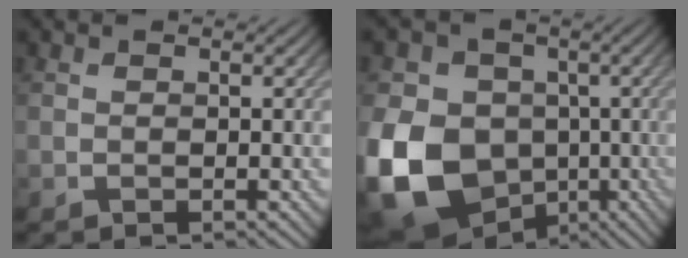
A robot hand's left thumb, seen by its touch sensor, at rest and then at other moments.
{"total": 18.5, "force": [-4.5, 15.3, 9.5], "torque": [-0.245, -0.026, -0.100]}